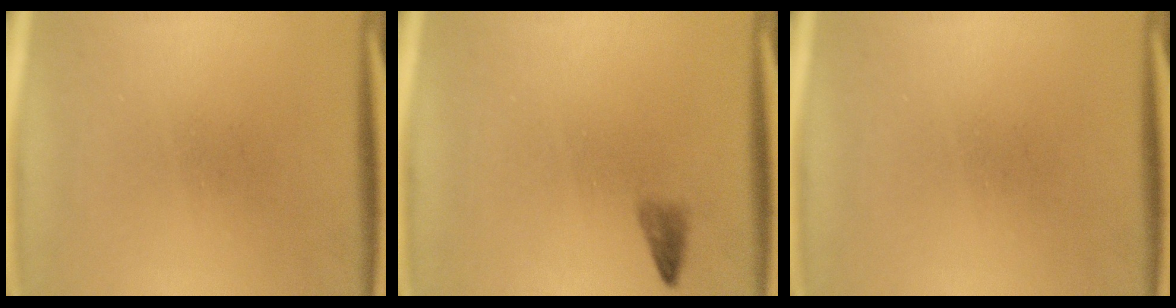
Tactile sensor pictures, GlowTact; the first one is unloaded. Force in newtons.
{"total": 1.2}
{"total": 0.0}